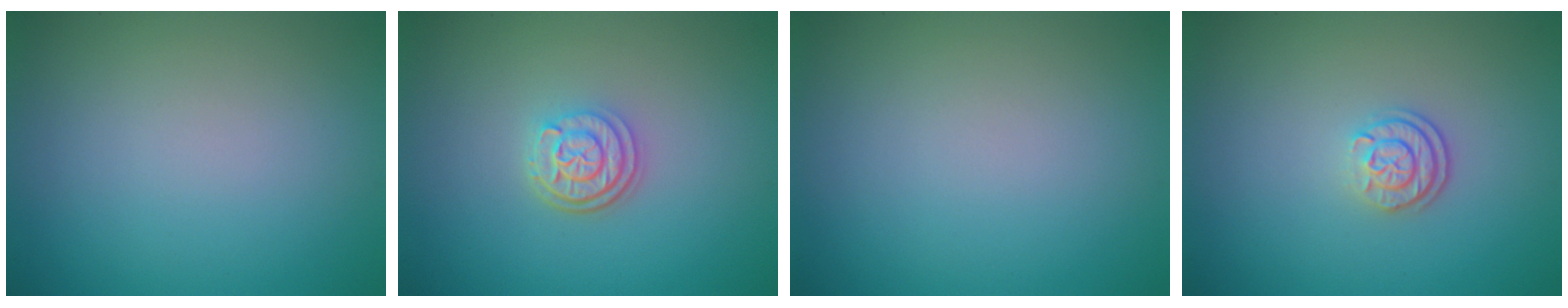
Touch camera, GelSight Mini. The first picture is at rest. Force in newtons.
{"total": 2.9, "press": 2.4, "slide": 1.7}
{"total": 0.0}
{"total": 2.2, "press": 1.8, "slide": 1.3}